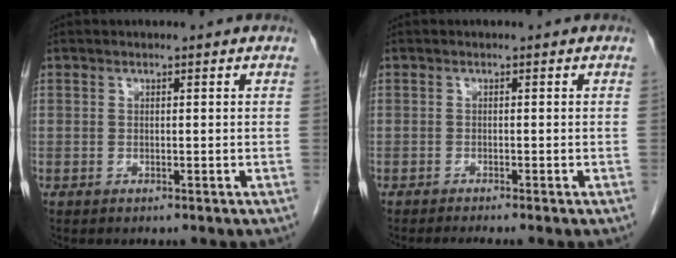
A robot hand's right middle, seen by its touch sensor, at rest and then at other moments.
{"total": 2.5, "force": [-2.2, -0.4, 1.2], "torque": [-0.016, -0.004, -0.034]}